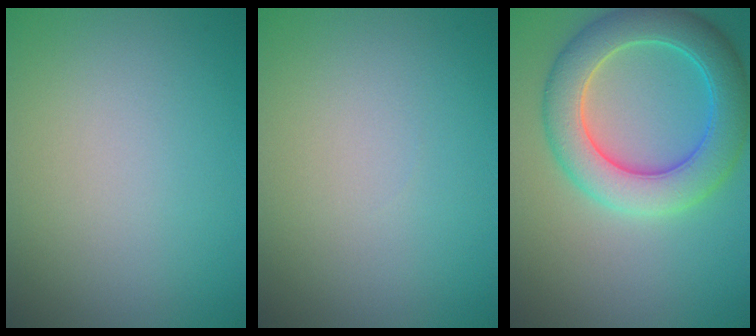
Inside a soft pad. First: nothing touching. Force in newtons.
{"total": 0.0}
{"total": 7.6, "press": 7.6, "slide": 0.3}